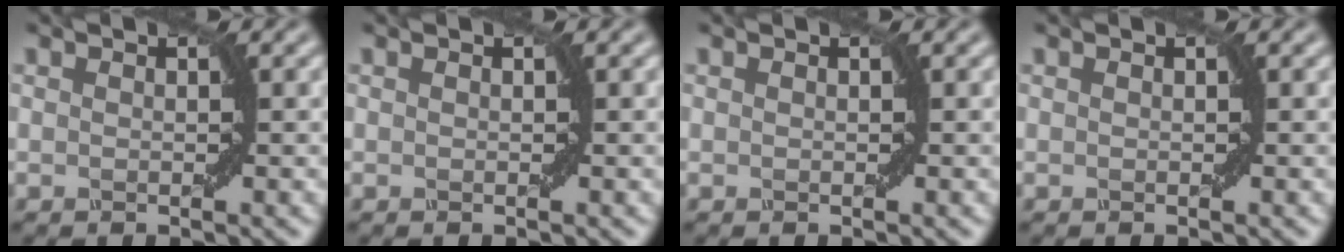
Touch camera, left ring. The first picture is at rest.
{"total": 0.0}
{"total": 0.0}
{"total": 0.0}